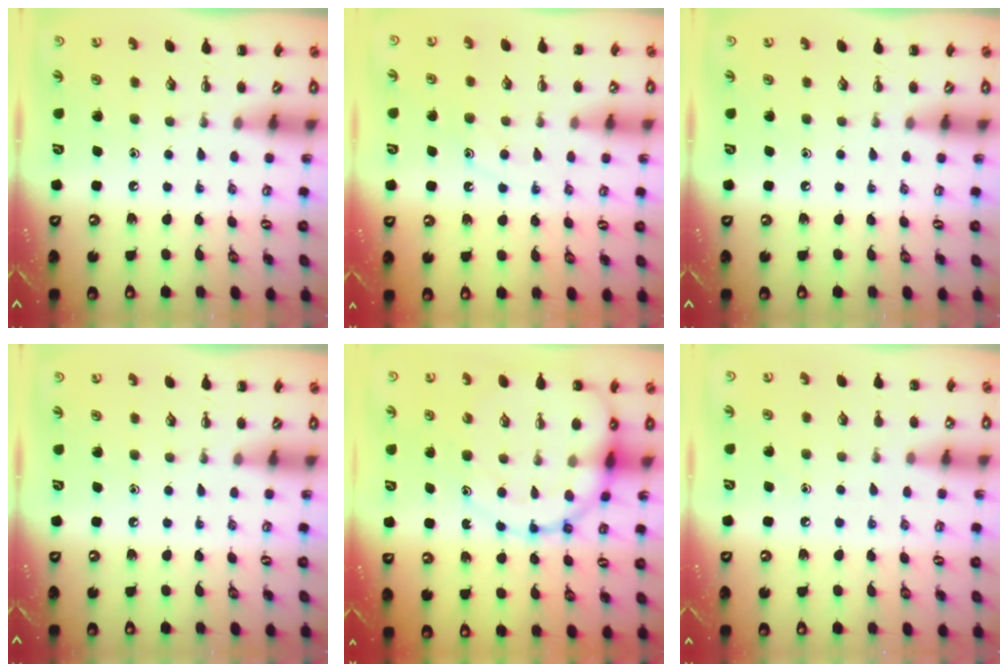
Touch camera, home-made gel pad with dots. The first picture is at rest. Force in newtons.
{"total": 9.6, "press": 9.5, "slide": 0.9}
{"total": 0.0}
{"total": 0.0}
{"total": 17.2, "press": 17.0, "slide": 3.1}
{"total": 7.0, "press": 6.6, "slide": 2.3}